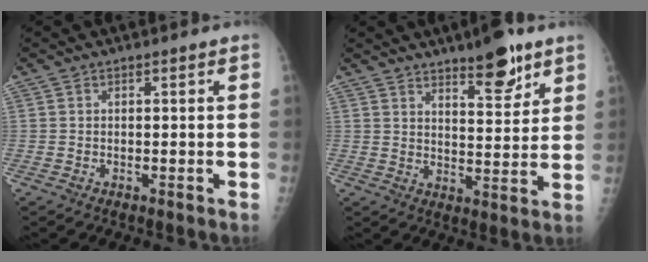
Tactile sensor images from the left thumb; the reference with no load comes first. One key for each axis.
{"total": 9.7, "fx": 6.6, "fy": 3.1, "fz": 6.4, "tx": -0.070, "ty": -0.044, "tz": 0.099}